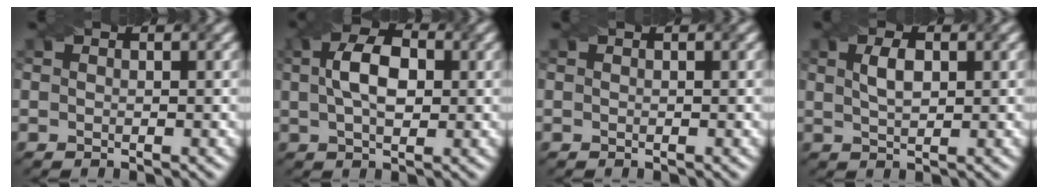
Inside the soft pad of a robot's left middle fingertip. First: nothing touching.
{"total": 5.3, "force": [0.8, 3.0, 4.2], "torque": [-0.079, 0.010, 0.009]}
{"total": 0.0}
{"total": 2.4, "force": [0.7, 1.2, 2.0], "torque": [-0.042, 0.003, 0.017]}